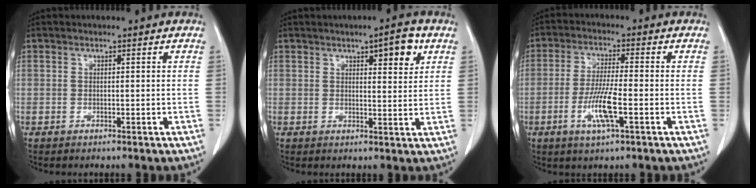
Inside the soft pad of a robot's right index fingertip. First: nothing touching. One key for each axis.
{"total": 5.2, "fx": 2.8, "fy": 1.3, "fz": 4.2, "tx": -0.058, "ty": -0.003, "tz": 0.037}
{"total": 7.4, "fx": -2.5, "fy": 0.5, "fz": 7.0, "tx": -0.139, "ty": -0.010, "tz": -0.048}